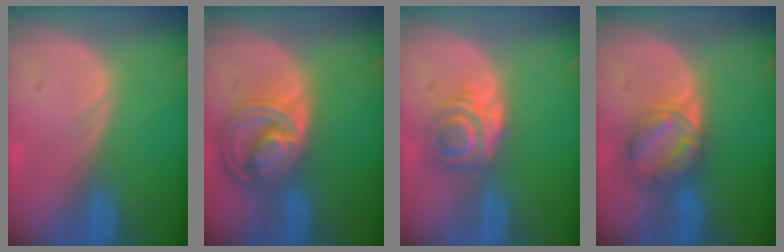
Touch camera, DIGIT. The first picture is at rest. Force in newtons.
{"total": 8.6, "press": 7.4, "slide": 4.4}
{"total": 6.1, "press": 5.0, "slide": 3.5}
{"total": 5.8, "press": 5.8, "slide": 0.0}